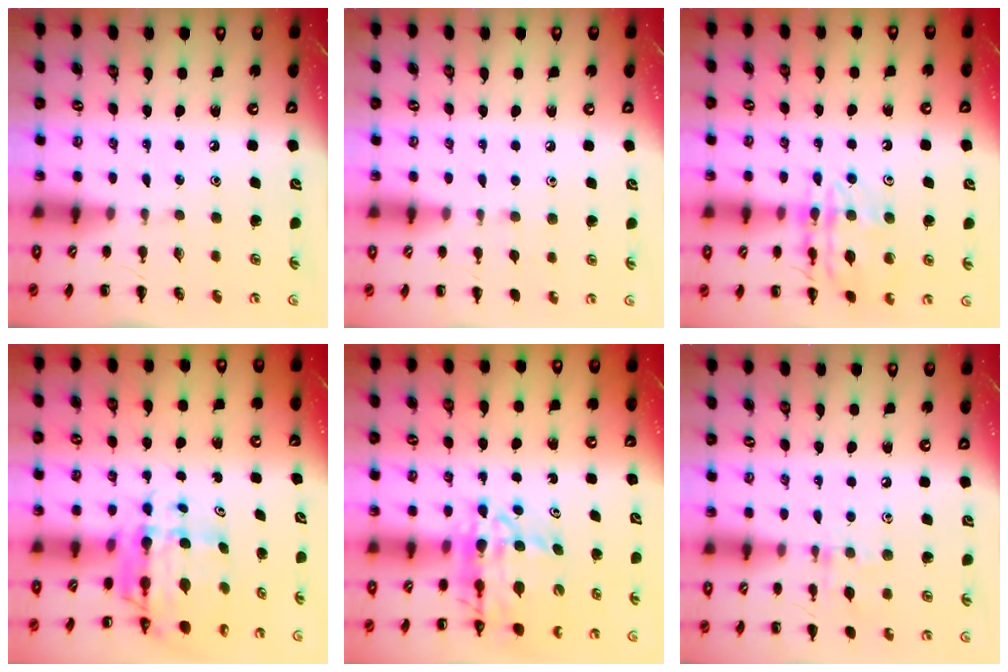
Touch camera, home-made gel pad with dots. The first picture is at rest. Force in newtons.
{"total": 3.9, "press": 3.7, "slide": 1.3}
{"total": 13.8, "press": 13.8, "slide": 1.2}
{"total": 8.1, "press": 7.8, "slide": 2.4}
{"total": 14.6, "press": 14.0, "slide": 4.2}
{"total": 7.6, "press": 7.5, "slide": 1.4}